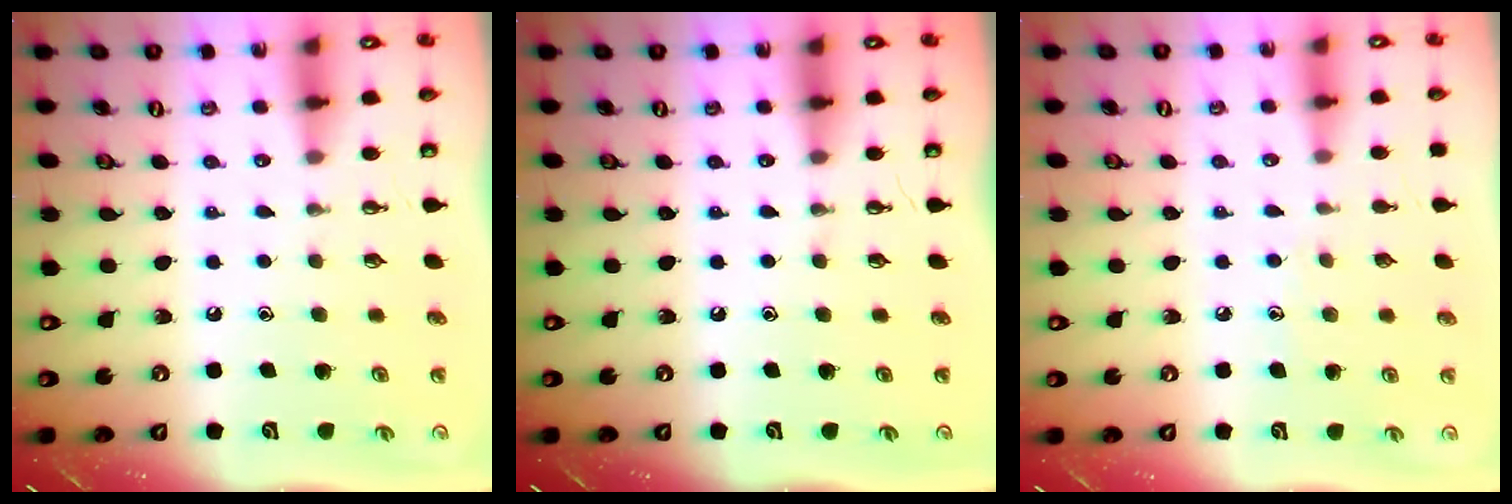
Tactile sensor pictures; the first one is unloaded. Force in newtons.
{"total": 0.0}
{"total": 3.9, "press": 3.8, "slide": 0.4}